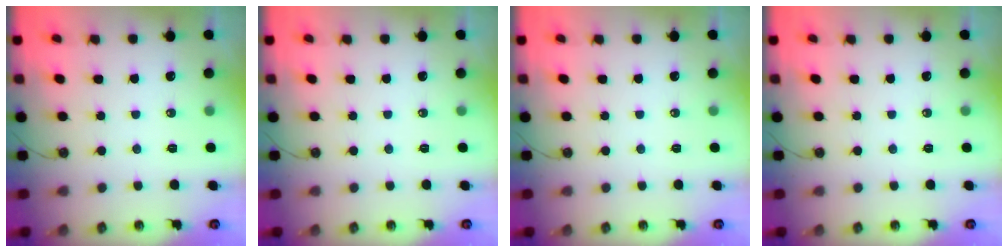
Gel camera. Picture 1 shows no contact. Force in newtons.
{"total": 0.0}
{"total": 0.0}
{"total": 0.0}